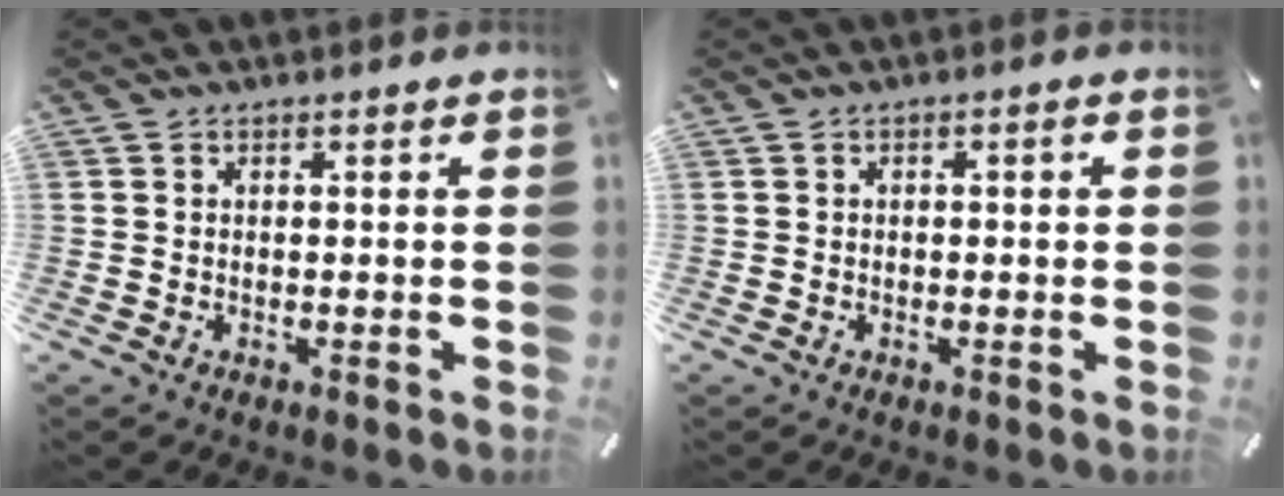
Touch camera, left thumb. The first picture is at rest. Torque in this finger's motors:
{"motor_torque": [-0.09, -0.44, 0.01, 0.17, 0.02]}